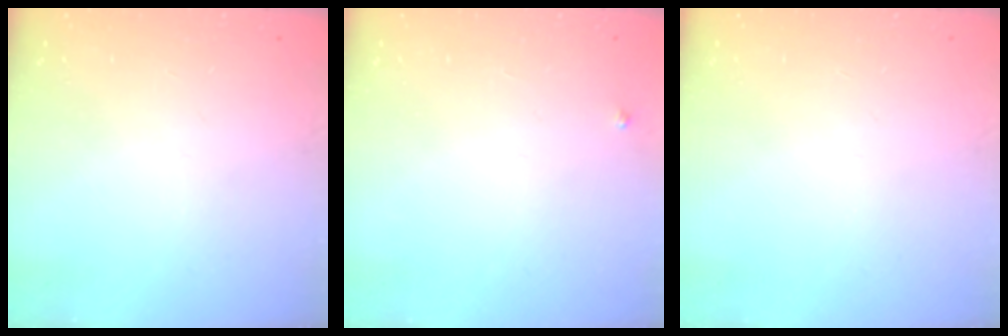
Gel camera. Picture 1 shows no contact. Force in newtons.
{"total": 2.7, "press": 2.7, "slide": 0.3}
{"total": 0.0}